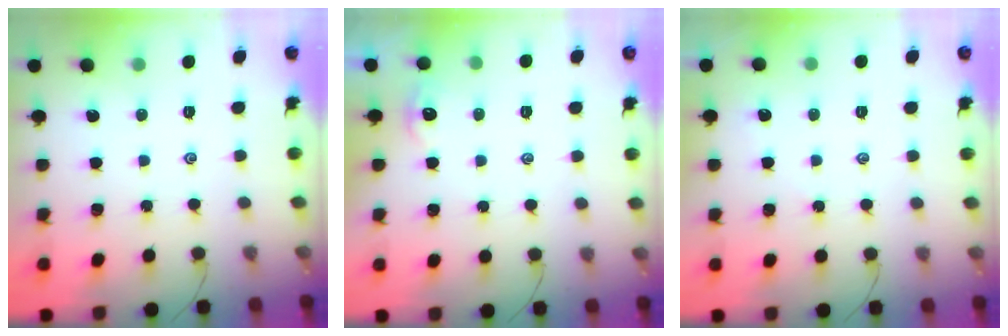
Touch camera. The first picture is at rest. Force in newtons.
{"total": 2.7, "press": 2.7, "slide": 0.3}
{"total": 1.7, "press": 1.6, "slide": 0.4}